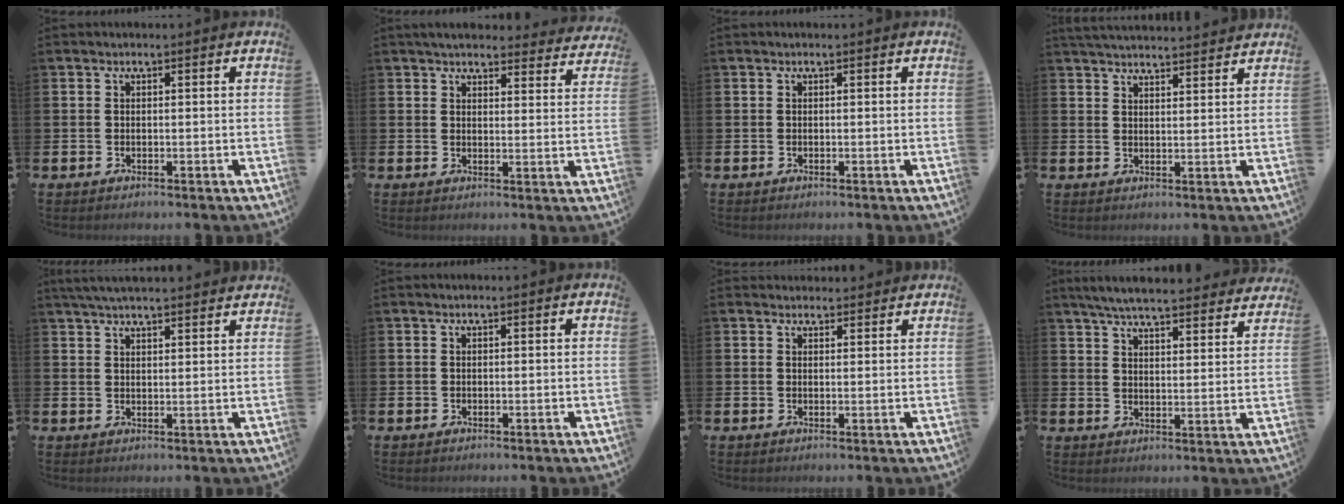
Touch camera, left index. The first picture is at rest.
{"total": 4.4, "force": [4.2, 1.0, 0.8], "torque": [-0.016, -0.025, 0.074]}
{"total": 0.0}
{"total": 3.9, "force": [3.9, 0.1, 0.2], "torque": [-0.010, -0.022, 0.070]}
{"total": 4.3, "force": [4.1, 0.2, 1.1], "torque": [-0.035, -0.008, 0.077]}
{"total": 0.0}
{"total": 1.9, "force": [1.8, 0.6, -0.1], "torque": [0.009, -0.006, 0.032]}
{"total": 6.3, "force": [6.1, 0.7, 1.7], "torque": [-0.050, -0.035, 0.109]}